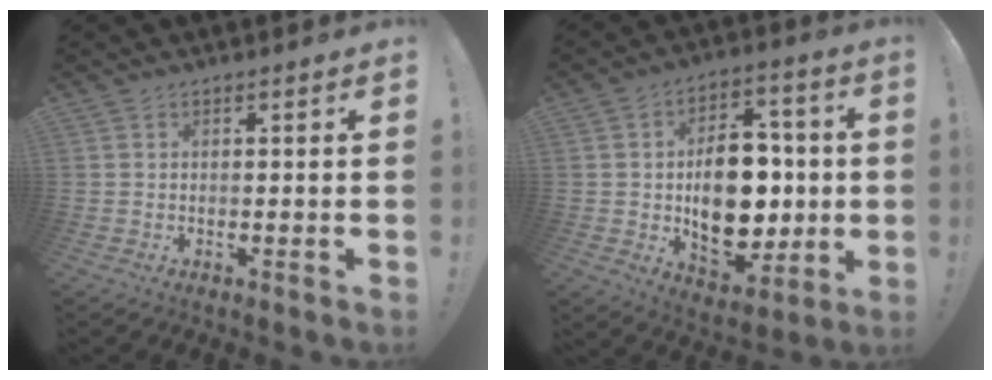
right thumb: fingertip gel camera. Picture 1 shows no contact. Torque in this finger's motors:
{"motor_torque": [2.47, 2.19, 0.67, -0.43, 0.09]}